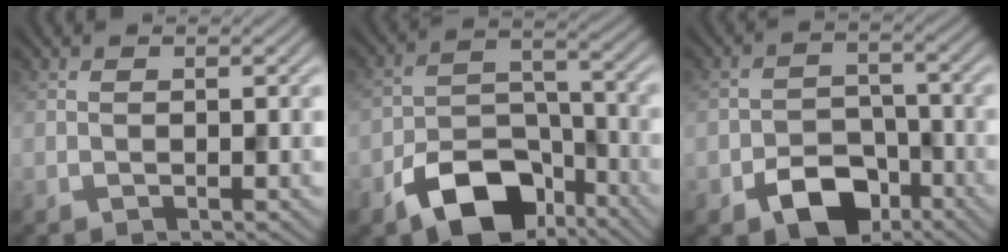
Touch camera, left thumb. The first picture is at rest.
{"total": 11.3, "force": [-7.1, 6.3, 6.2], "torque": [-0.111, -0.015, -0.129]}
{"total": 7.2, "force": [-4.2, 4.5, 3.7], "torque": [-0.059, -0.007, -0.081]}